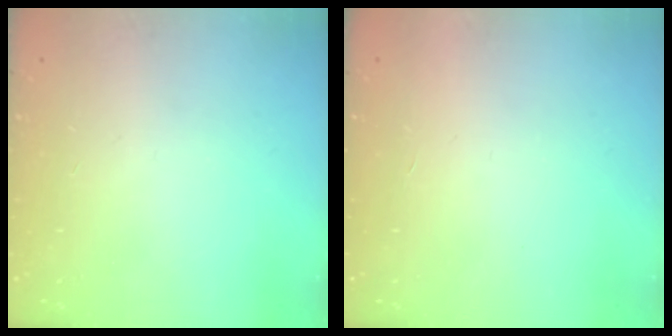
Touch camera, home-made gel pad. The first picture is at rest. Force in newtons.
{"total": 1.6, "press": 1.6, "slide": 0.1}